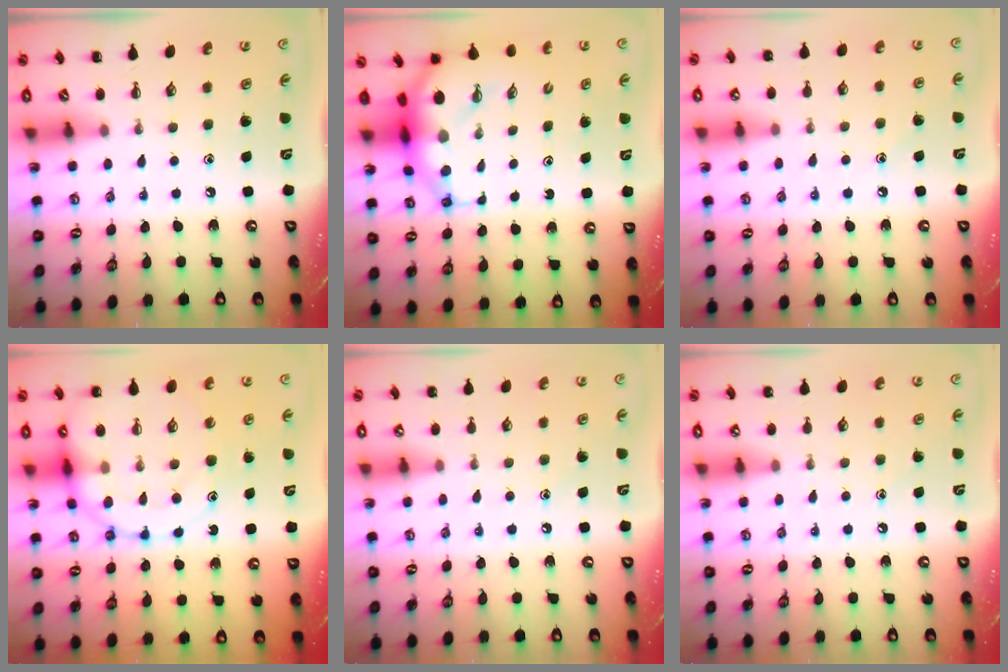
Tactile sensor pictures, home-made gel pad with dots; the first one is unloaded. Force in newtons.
{"total": 8.7, "press": 8.4, "slide": 2.0}
{"total": 6.6, "press": 6.4, "slide": 1.9}
{"total": 18.3, "press": 18.2, "slide": 2.1}
{"total": 8.0, "press": 7.9, "slide": 1.6}
{"total": 6.1, "press": 5.8, "slide": 1.8}